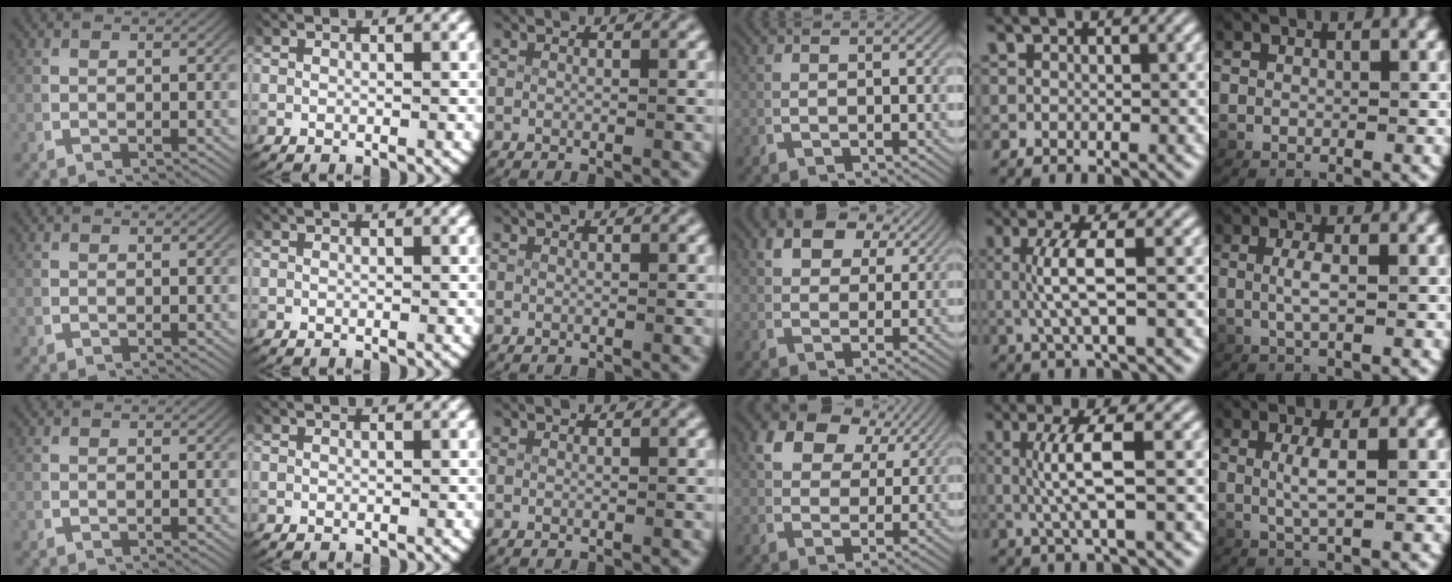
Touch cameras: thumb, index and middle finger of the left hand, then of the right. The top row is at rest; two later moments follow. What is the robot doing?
{"motion": "lift_and_place", "object": "card"}